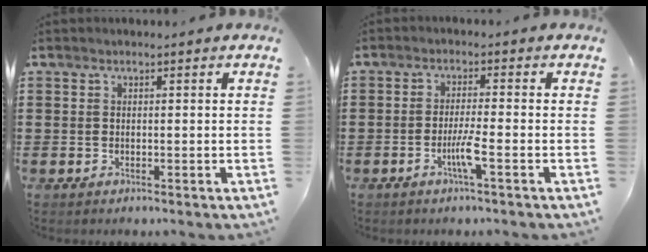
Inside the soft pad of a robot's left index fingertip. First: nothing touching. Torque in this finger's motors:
{"motor_torque": [0.11, 0.07, 0.15, 0.08]}